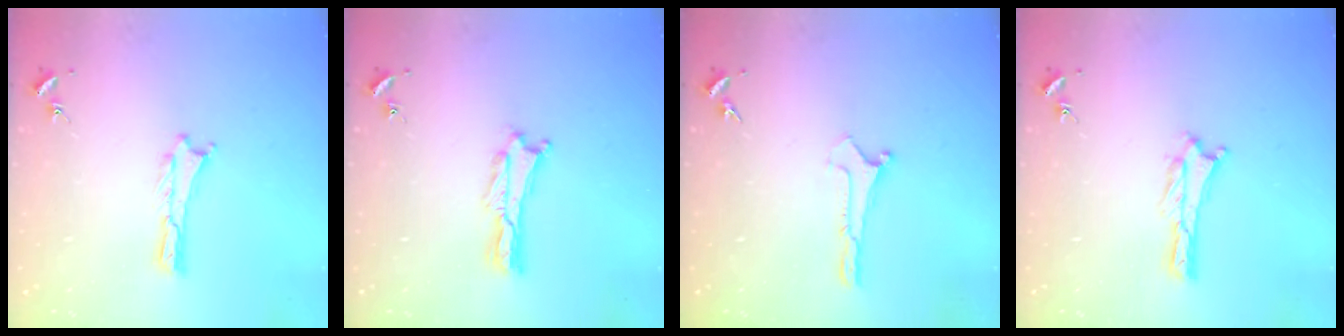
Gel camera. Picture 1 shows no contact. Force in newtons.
{"total": 0.7, "press": 0.6, "slide": 0.2}
{"total": 0.0}
{"total": 0.0}